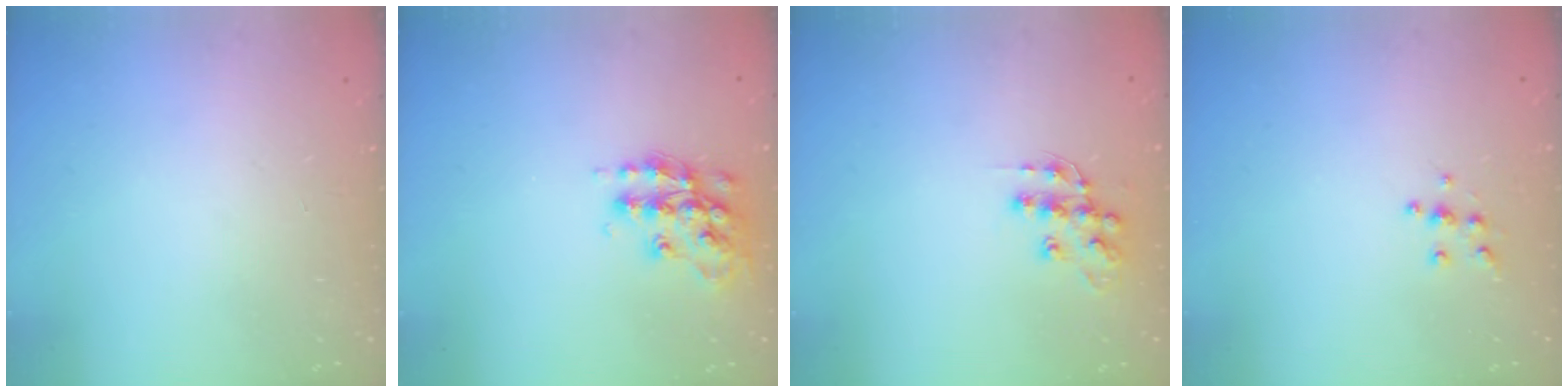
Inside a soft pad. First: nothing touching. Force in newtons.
{"total": 13.7, "press": 13.7, "slide": 0.9}
{"total": 10.6, "press": 10.6, "slide": 0.6}
{"total": 5.6, "press": 5.6, "slide": 0.5}